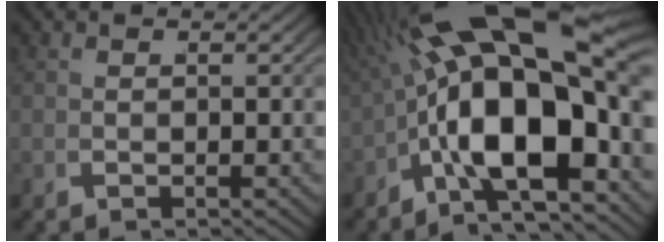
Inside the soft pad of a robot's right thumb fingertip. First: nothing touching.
{"total": 16.2, "force": [0.3, 8.7, 13.7], "torque": [-0.255, -0.034, 0.019]}